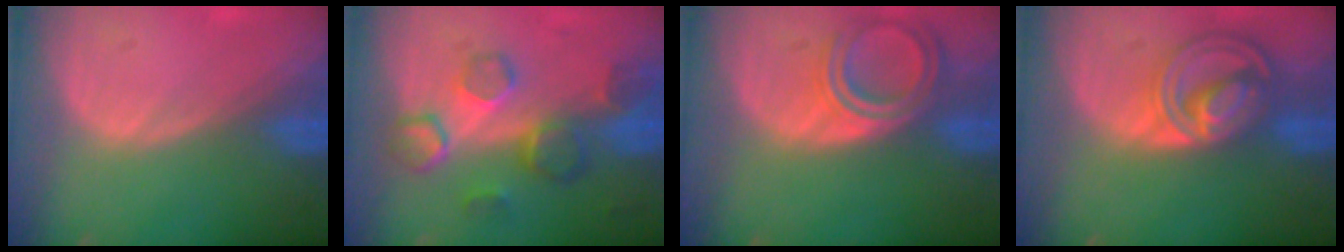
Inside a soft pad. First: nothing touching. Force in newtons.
{"total": 8.4, "press": 7.6, "slide": 3.6}
{"total": 6.6, "press": 5.9, "slide": 3.0}
{"total": 8.5, "press": 7.3, "slide": 4.4}